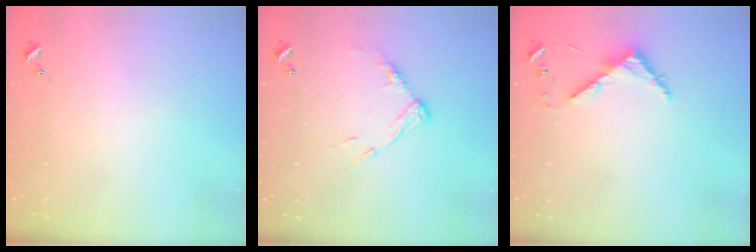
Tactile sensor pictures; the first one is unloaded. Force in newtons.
{"total": 10.9, "press": 10.9, "slide": 0.8}
{"total": 4.6, "press": 4.6, "slide": 0.4}